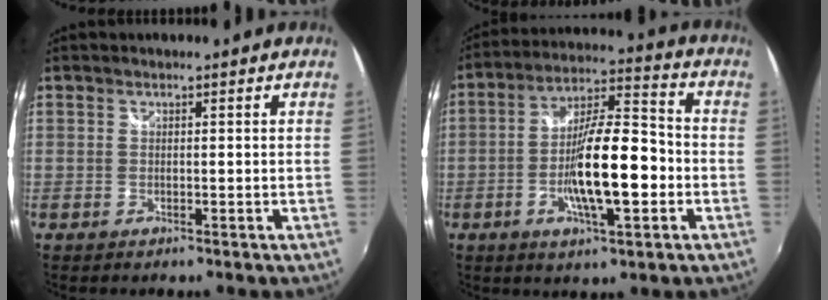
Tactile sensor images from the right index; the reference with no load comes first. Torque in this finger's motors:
{"motor_torque": [2.10, -0.04, 1.05, 0.21]}